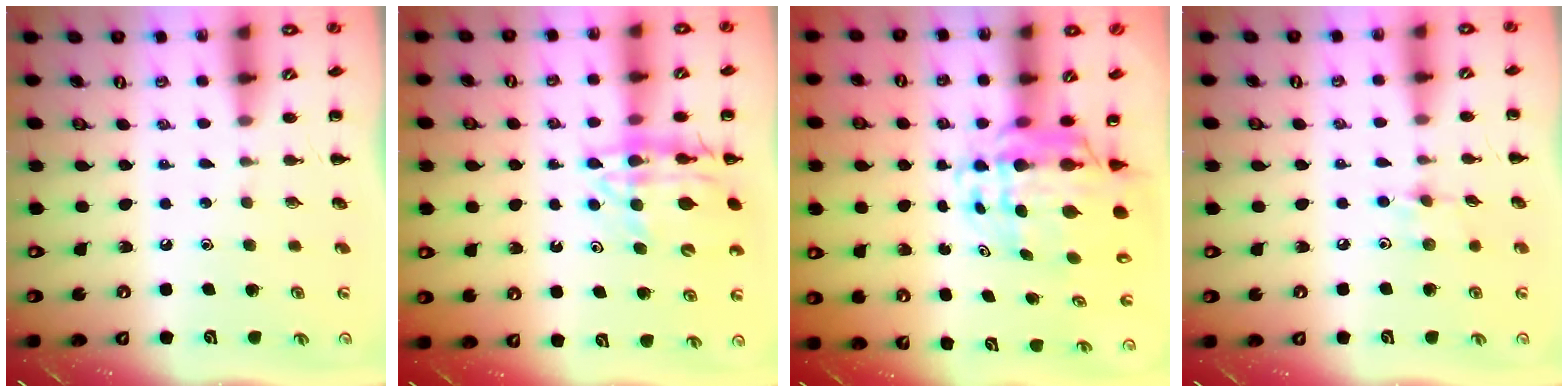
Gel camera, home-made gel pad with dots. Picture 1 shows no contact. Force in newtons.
{"total": 14.7, "press": 14.3, "slide": 3.3}
{"total": 9.2, "press": 8.8, "slide": 2.8}
{"total": 5.9, "press": 5.7, "slide": 1.6}